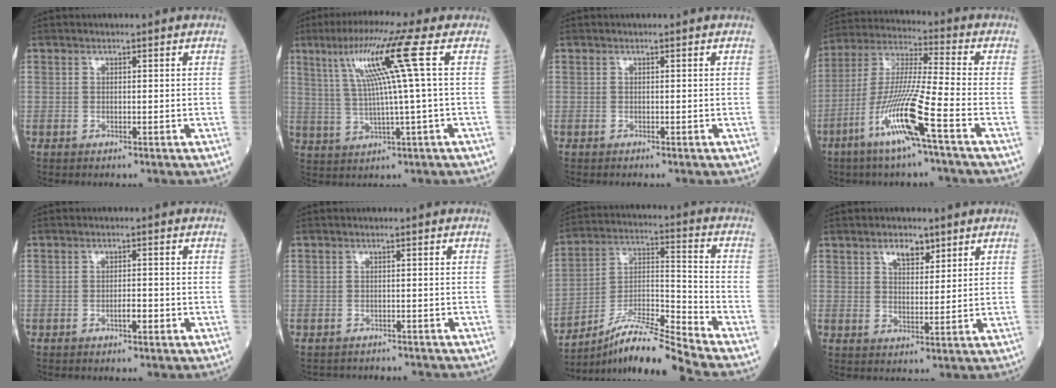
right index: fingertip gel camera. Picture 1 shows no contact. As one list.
[{"total": 10.8, "force": [3.7, -2.0, 9.9], "torque": [-0.176, 0.020, 0.073]}, {"total": 0.0}, {"total": 13.3, "force": [-6.4, -0.8, 11.6], "torque": [-0.238, -0.013, -0.126]}, {"total": 1.9, "force": [-0.9, 0.4, 1.6], "torque": [-0.024, 0.002, -0.016]}, {"total": 4.4, "force": [-4.1, 1.7, 0.1], "torque": [0.000, 0.000, -0.054]}, {"total": 12.9, "force": [-11.4, -1.7, 5.7], "torque": [-0.103, 0.011, -0.205]}, {"total": 3.8, "force": [2.5, 1.8, 2.2], "torque": [-0.036, 0.001, 0.042]}]